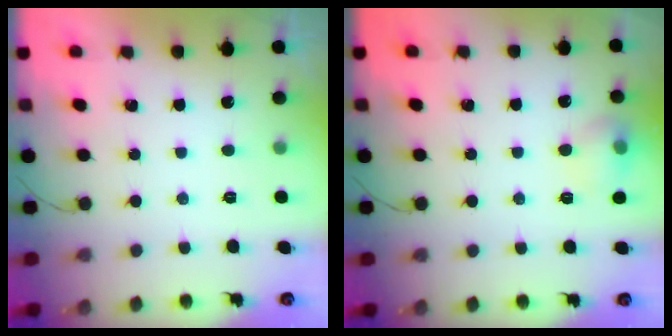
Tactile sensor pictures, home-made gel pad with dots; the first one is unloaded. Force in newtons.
{"total": 8.4, "press": 8.3, "slide": 1.1}